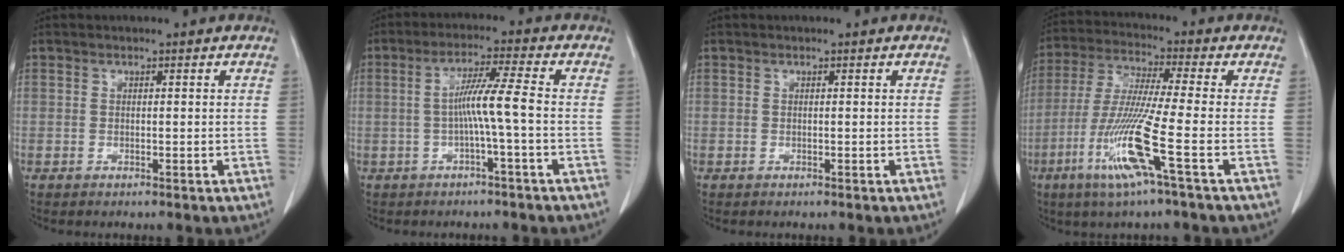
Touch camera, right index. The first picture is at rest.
{"total": 5.8, "force": [-0.8, -1.0, 5.7], "torque": [-0.102, 0.013, -0.013]}
{"total": 0.0}
{"total": 12.4, "force": [-4.8, -1.2, 11.3], "torque": [-0.235, -0.026, -0.101]}